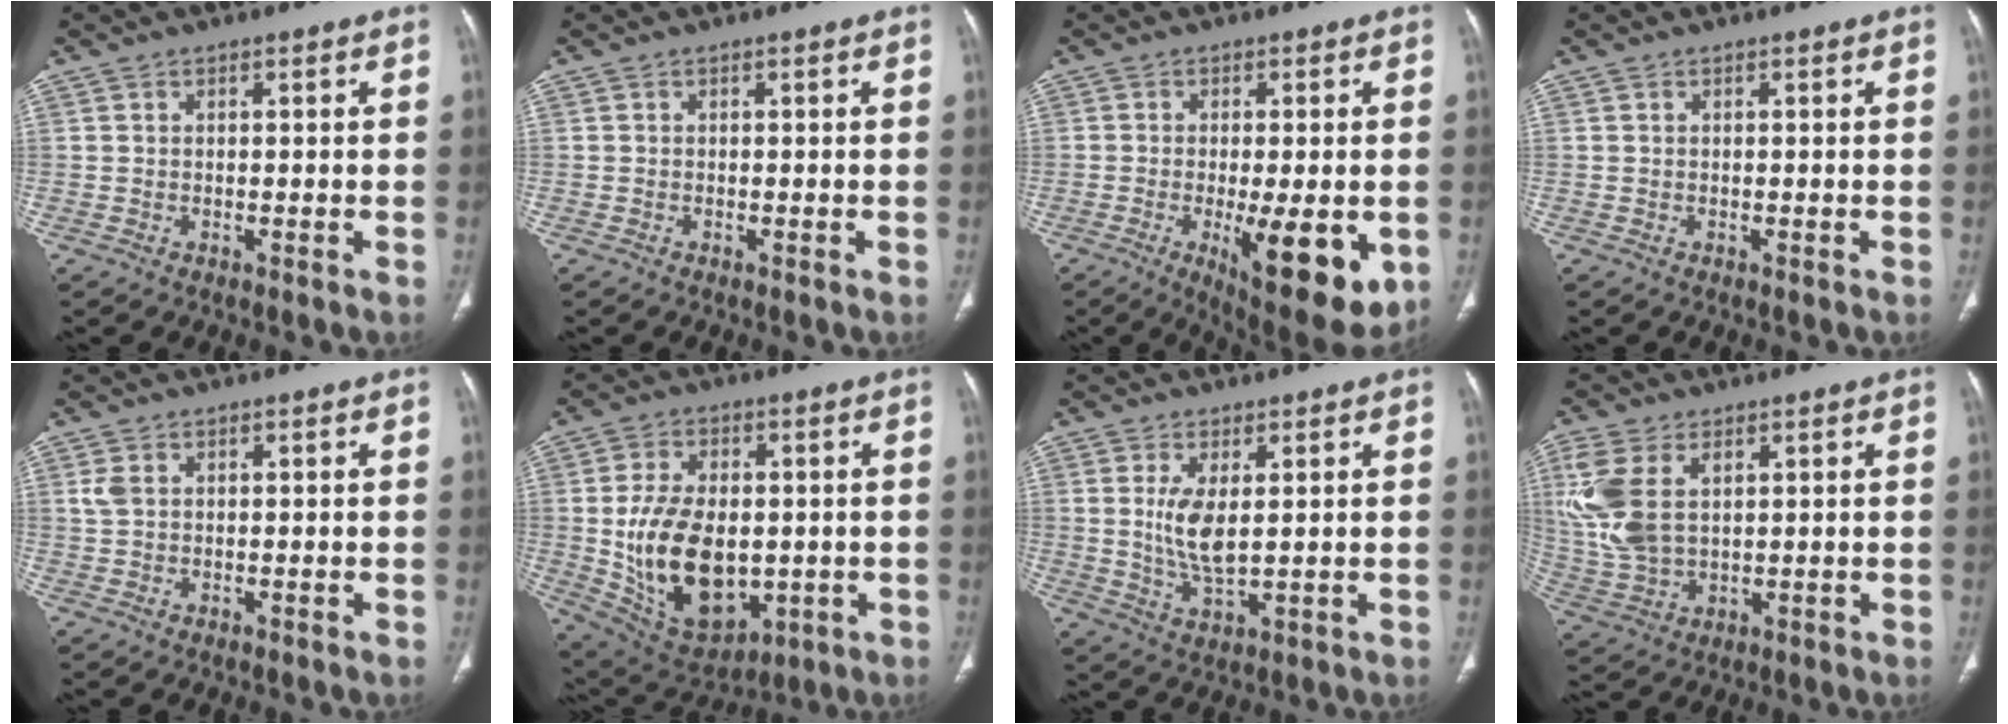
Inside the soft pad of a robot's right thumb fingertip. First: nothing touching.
{"total": 0.0}
{"total": 15.1, "force": [-4.1, 5.0, 13.6], "torque": [-0.164, -0.021, -0.044]}
{"total": 0.0}
{"total": 2.1, "force": [0.7, 1.3, 1.4], "torque": [-0.038, 0.006, 0.018]}
{"total": 19.1, "force": [-1.4, 12.1, 14.7], "torque": [-0.231, -0.008, 0.006]}
{"total": 7.0, "force": [1.2, 2.8, 6.3], "torque": [-0.128, -0.019, 0.031]}
{"total": 12.1, "force": [3.6, 7.3, 9.0], "torque": [-0.209, -0.002, 0.081]}